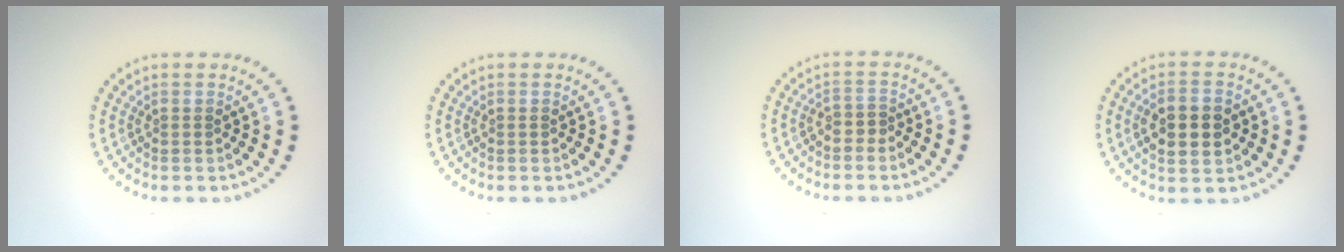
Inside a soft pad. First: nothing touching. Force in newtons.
{"total": 0.0}
{"total": 0.8, "press": 0.7, "slide": 0.5}
{"total": 4.6, "press": 4.6, "slide": 0.2}